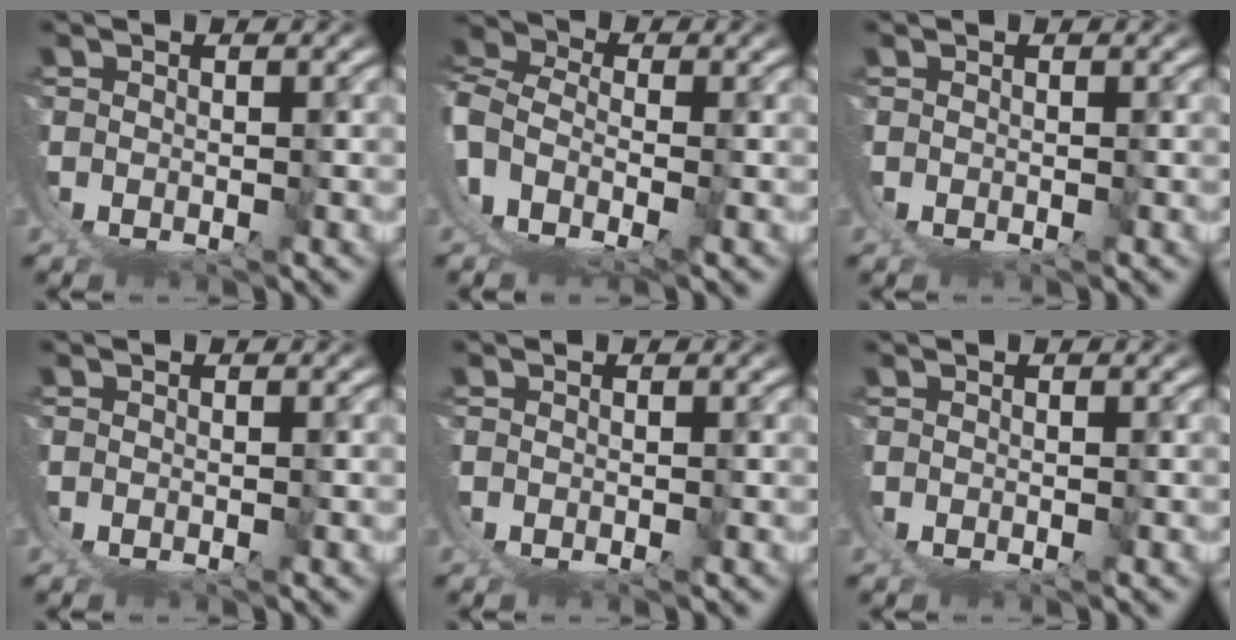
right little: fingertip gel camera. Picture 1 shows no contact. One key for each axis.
{"total": 6.0, "fx": -1.7, "fy": 4.3, "fz": 3.9, "tx": -0.085, "ty": -0.020, "tz": -0.031}
{"total": 0.0}
{"total": 0.0}
{"total": 0.0}
{"total": 0.0}